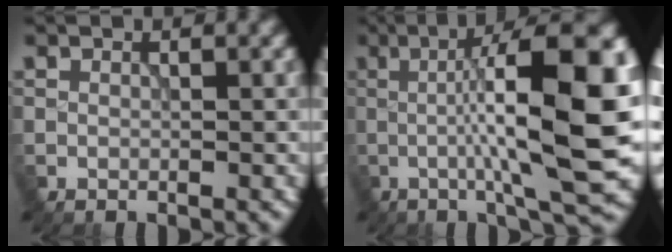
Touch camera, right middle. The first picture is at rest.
{"total": 14.8, "force": [0.3, 3.0, 14.5], "torque": [-0.188, 0.015, 0.001]}